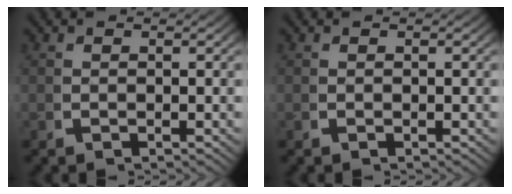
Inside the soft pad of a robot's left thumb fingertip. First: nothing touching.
{"total": 0.0}